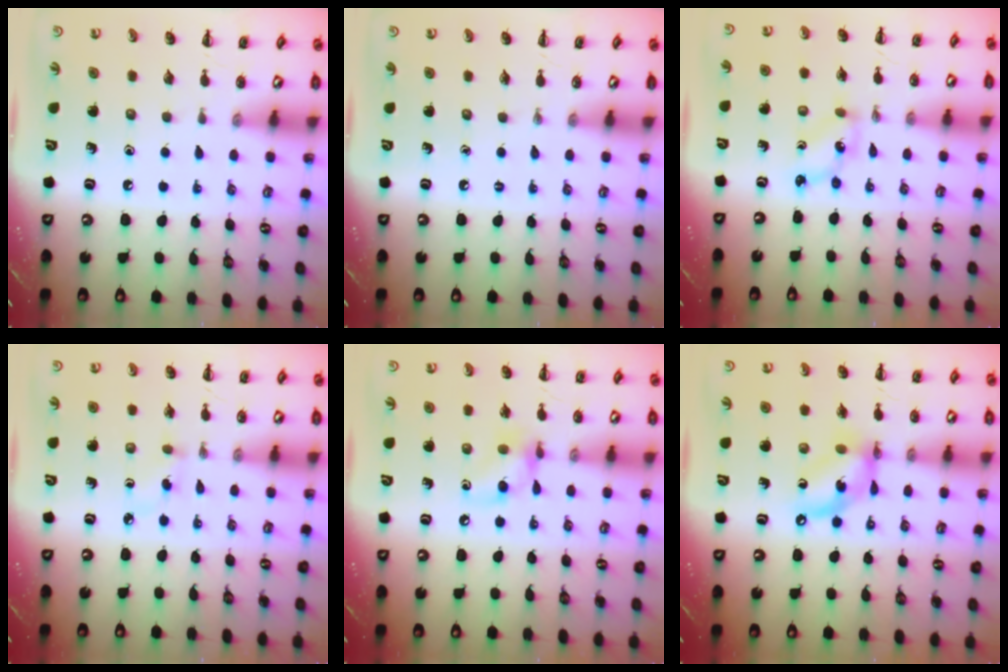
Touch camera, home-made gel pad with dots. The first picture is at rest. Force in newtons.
{"total": 0.0}
{"total": 2.1, "press": 2.0, "slide": 0.4}
{"total": 3.0, "press": 2.8, "slide": 1.2}
{"total": 8.5, "press": 8.4, "slide": 1.3}
{"total": 11.4, "press": 11.0, "slide": 2.8}